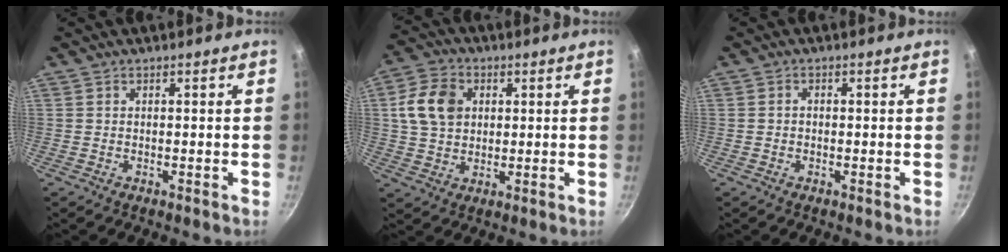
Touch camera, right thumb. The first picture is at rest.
{"total": 10.3, "force": [2.3, 7.8, 6.2], "torque": [-0.101, 0.006, 0.034]}
{"total": 0.9, "force": [-0.2, 0.7, 0.5], "torque": [-0.009, 0.004, -0.003]}